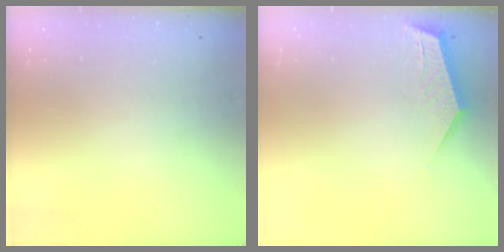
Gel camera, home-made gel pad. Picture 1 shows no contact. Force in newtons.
{"total": 2.6, "press": 2.6, "slide": 0.4}